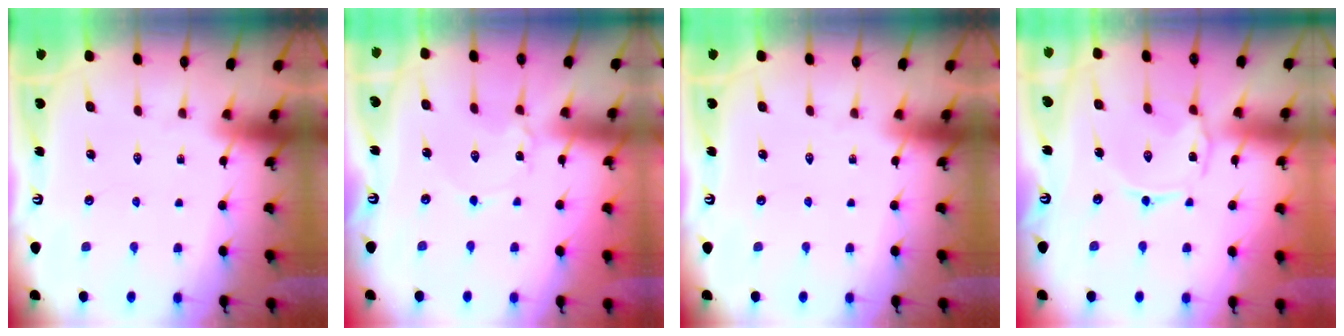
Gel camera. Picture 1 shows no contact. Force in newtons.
{"total": 2.6, "press": 2.6, "slide": 0.2}
{"total": 0.0}
{"total": 2.1, "press": 2.0, "slide": 0.6}